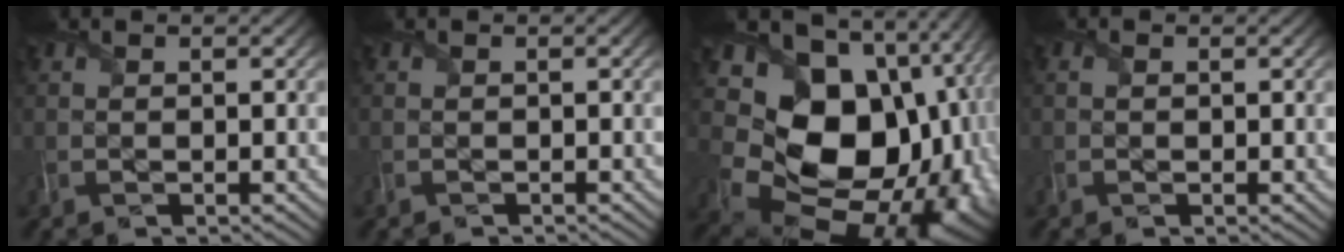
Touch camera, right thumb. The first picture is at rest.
{"total": 0.6, "force": [-0.5, 0.2, -0.3], "torque": [0.005, -0.002, -0.012]}
{"total": 19.8, "force": [-0.4, 15.1, 12.8], "torque": [-0.234, -0.055, 0.043]}
{"total": 0.7, "force": [-0.2, 0.6, 0.3], "torque": [-0.003, -0.003, -0.002]}